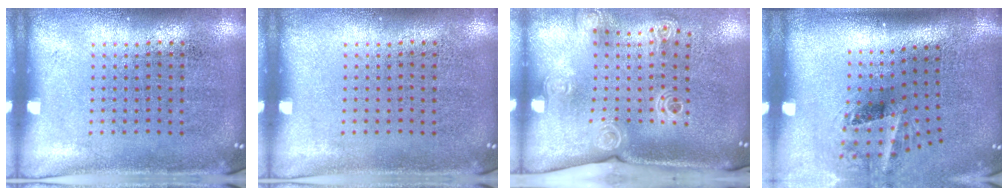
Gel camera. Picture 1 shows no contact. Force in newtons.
{"total": 0.0}
{"total": 2.0, "press": 1.5, "slide": 1.4}
{"total": 1.6, "press": 1.2, "slide": 1.0}